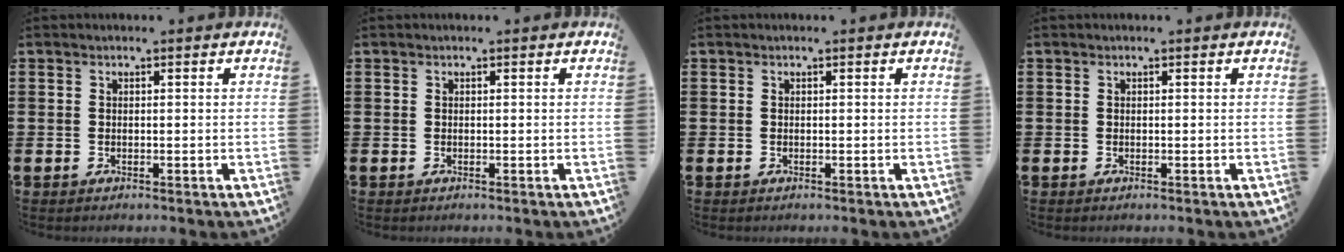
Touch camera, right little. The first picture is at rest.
{"total": 0.0}
{"total": 0.0}
{"total": 0.0}